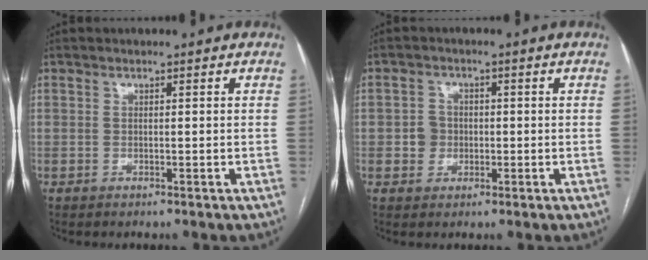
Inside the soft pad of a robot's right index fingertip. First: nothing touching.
{"total": 3.1, "force": [-0.4, 3.0, 0.8], "torque": [-0.008, 0.011, -0.003]}